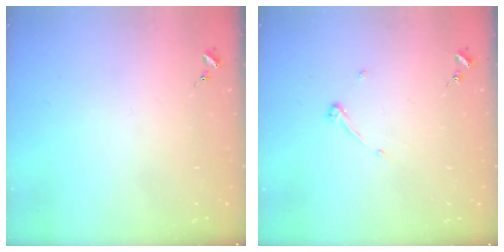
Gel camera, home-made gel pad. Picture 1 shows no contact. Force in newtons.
{"total": 3.8, "press": 3.8, "slide": 0.6}